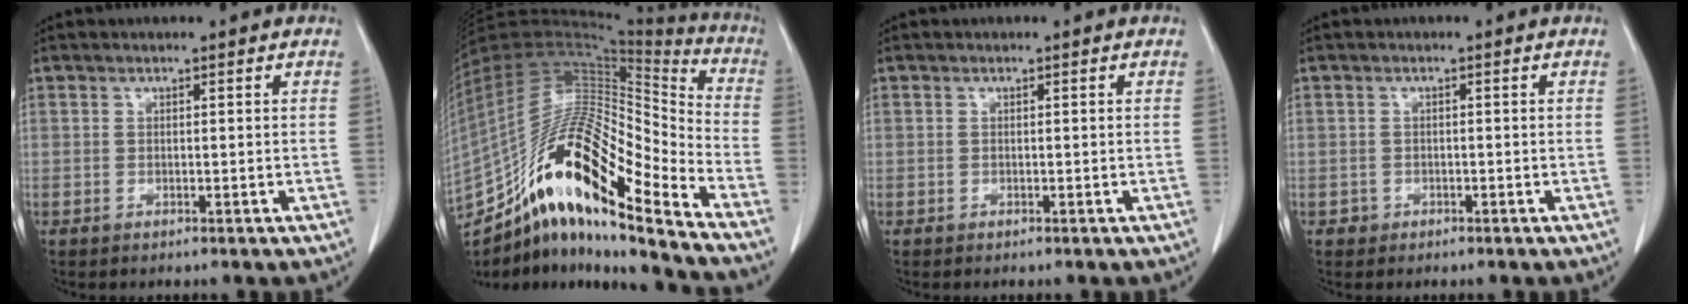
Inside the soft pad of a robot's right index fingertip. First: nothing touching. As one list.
[{"total": 26.4, "force": [-15.7, 5.2, 20.6], "torque": [-0.400, 0.002, -0.281]}, {"total": 0.0}, {"total": 1.0, "force": [-0.5, 0.9, 0.0], "torque": [-0.005, 0.003, -0.008]}]